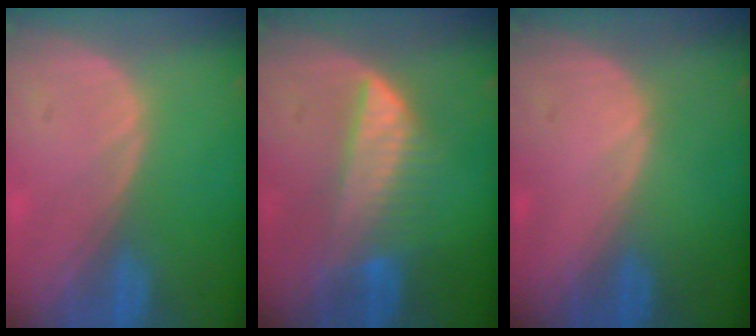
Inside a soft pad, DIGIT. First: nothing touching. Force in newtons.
{"total": 6.3, "press": 6.3, "slide": 0.4}
{"total": 0.6, "press": 0.1, "slide": 0.6}